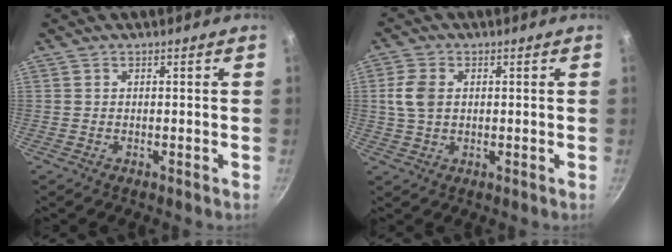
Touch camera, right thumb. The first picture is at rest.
{"total": 5.5, "force": [0.8, 3.8, 3.9], "torque": [-0.076, 0.003, 0.013]}